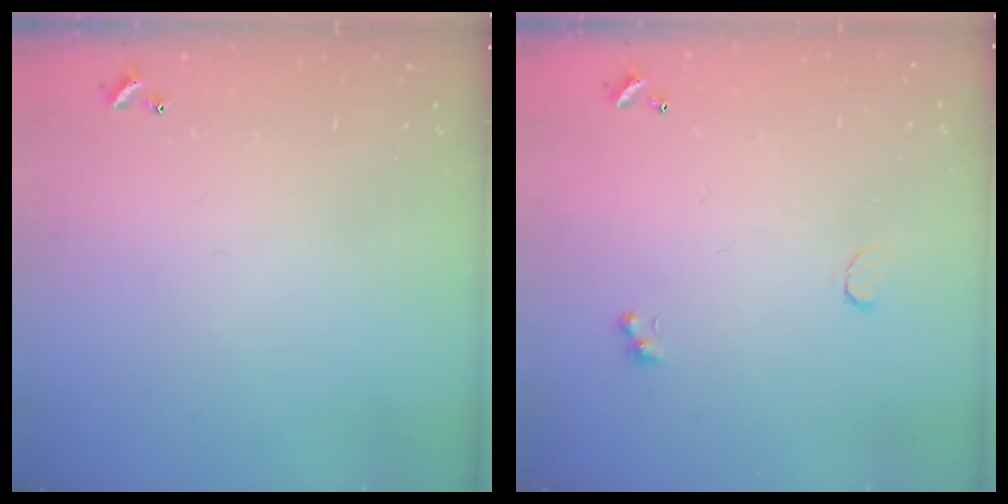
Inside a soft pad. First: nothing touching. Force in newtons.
{"total": 0.6, "press": 0.4, "slide": 0.4}